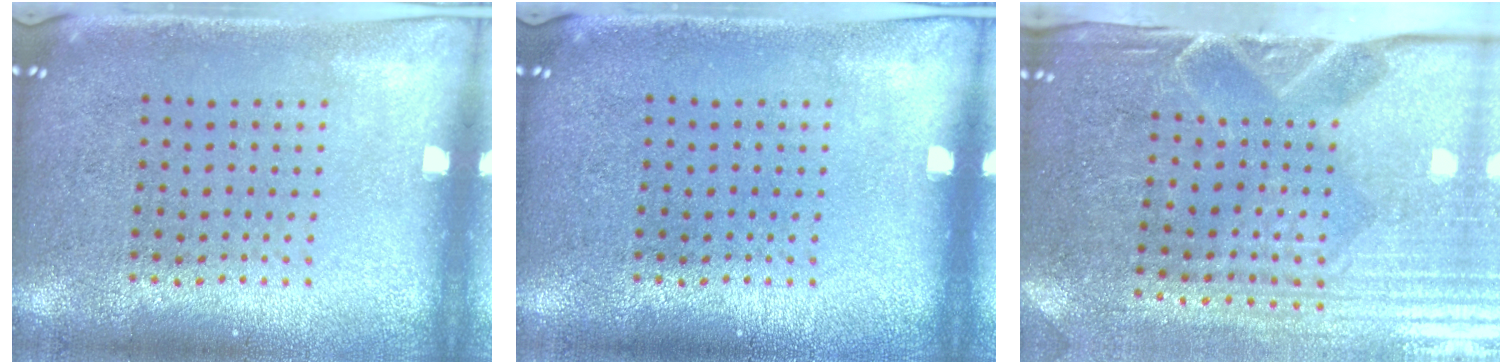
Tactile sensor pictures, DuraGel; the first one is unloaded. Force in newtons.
{"total": 0.0}
{"total": 4.8, "press": 4.2, "slide": 2.4}